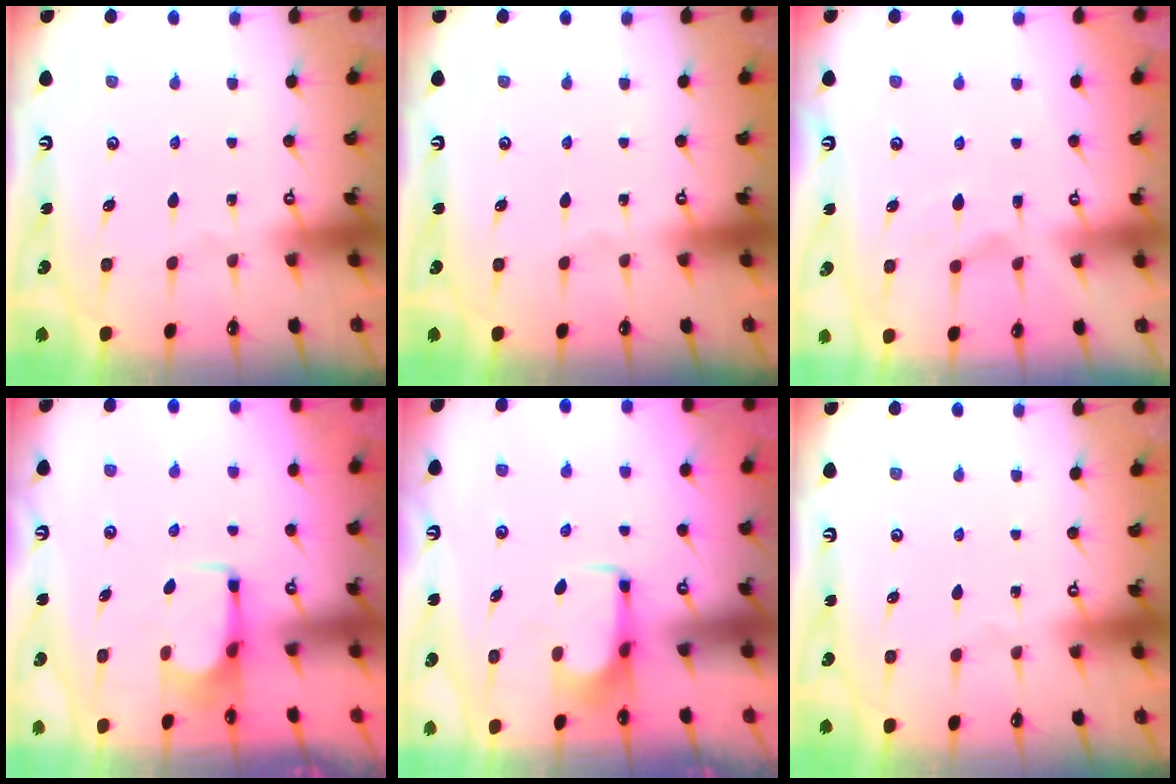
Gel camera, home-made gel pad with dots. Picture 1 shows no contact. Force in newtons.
{"total": 0.0}
{"total": 2.5, "press": 2.1, "slide": 1.4}
{"total": 2.9, "press": 2.9, "slide": 0.5}
{"total": 2.0, "press": 1.9, "slide": 0.4}
{"total": 0.0}